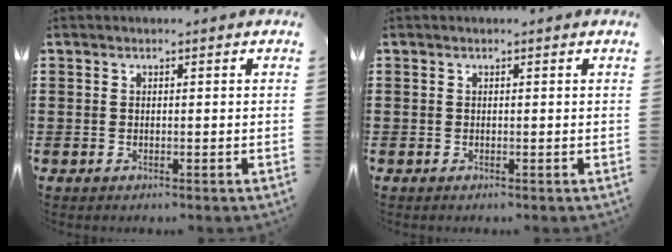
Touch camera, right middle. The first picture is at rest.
{"total": 0.0}